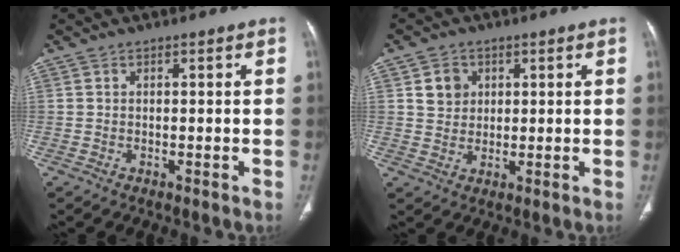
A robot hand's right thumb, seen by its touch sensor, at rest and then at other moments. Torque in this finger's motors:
{"motor_torque": [-0.36, 0.74, 0.21, -0.34, 0.00]}